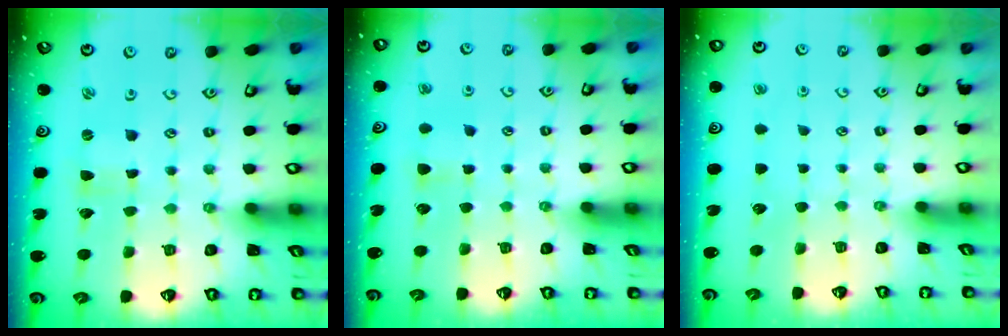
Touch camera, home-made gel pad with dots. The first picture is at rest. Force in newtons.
{"total": 4.5, "press": 4.4, "slide": 0.8}
{"total": 0.0}